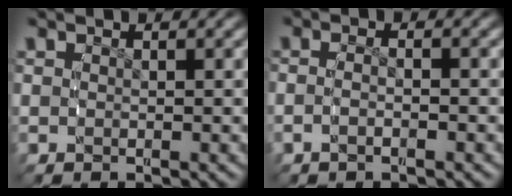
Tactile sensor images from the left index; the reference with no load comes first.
{"total": 2.1, "force": [-1.0, 0.6, 1.7], "torque": [-0.035, 0.004, -0.021]}